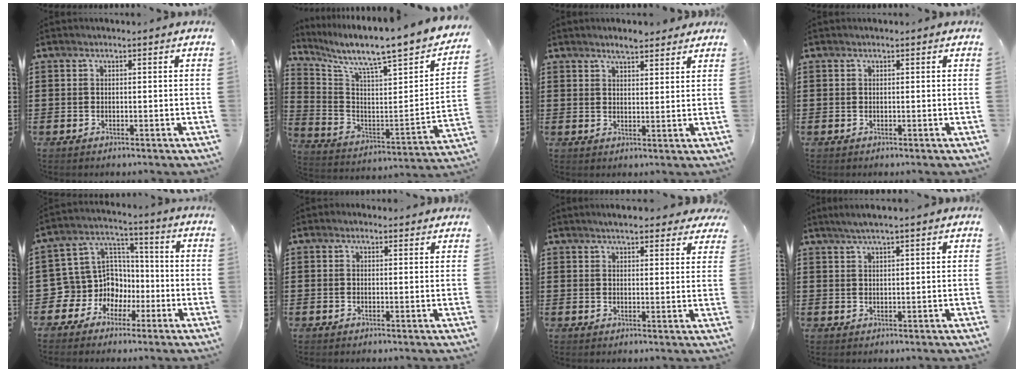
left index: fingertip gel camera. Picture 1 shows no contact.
{"total": 7.1, "force": [6.2, 0.2, 3.6], "torque": [-0.086, -0.070, 0.087]}
{"total": 3.3, "force": [3.0, 0.6, 1.4], "torque": [-0.031, 0.000, 0.054]}
{"total": 0.0}
{"total": 8.8, "force": [-2.3, 8.4, 1.2], "torque": [-0.078, -0.002, -0.042]}
{"total": 0.9, "force": [0.5, 0.7, 0.1], "torque": [-0.005, 0.006, 0.010]}
{"total": 3.9, "force": [3.5, 0.6, 1.5], "torque": [-0.032, -0.005, 0.063]}
{"total": 2.2, "force": [1.6, 0.0, 1.5], "torque": [-0.030, 0.003, 0.028]}